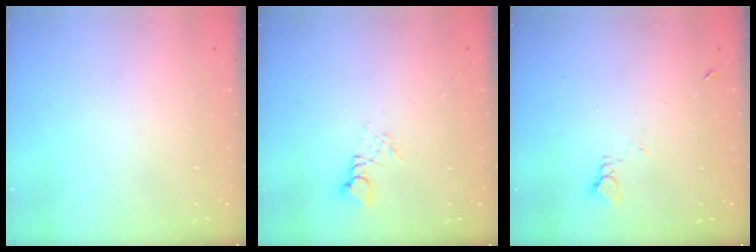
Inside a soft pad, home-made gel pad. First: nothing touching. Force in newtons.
{"total": 3.0, "press": 3.0, "slide": 0.3}
{"total": 2.3, "press": 2.3, "slide": 0.3}